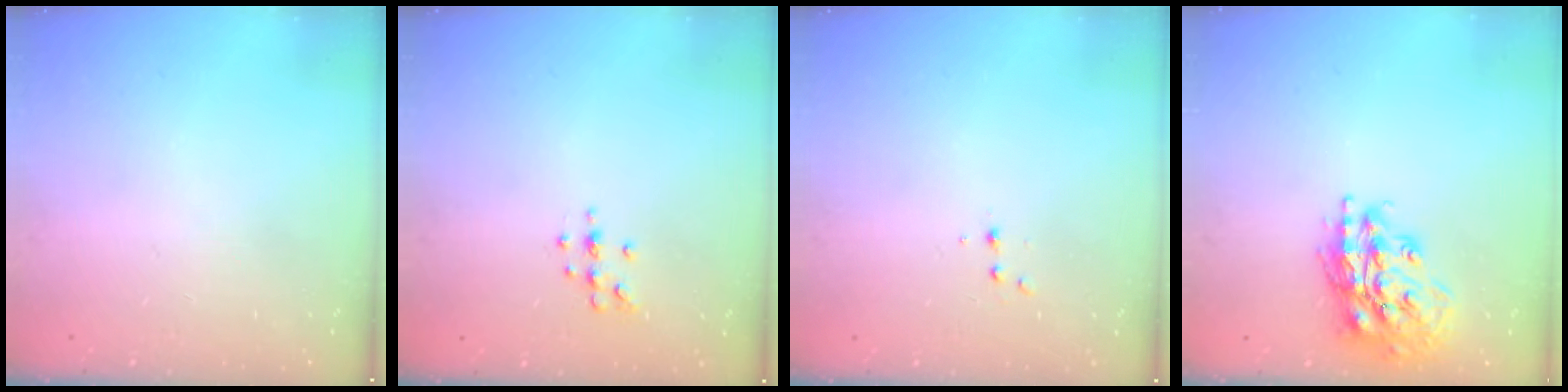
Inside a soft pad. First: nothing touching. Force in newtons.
{"total": 6.5, "press": 6.4, "slide": 1.2}
{"total": 3.2, "press": 3.1, "slide": 1.0}
{"total": 17.4, "press": 17.3, "slide": 2.4}